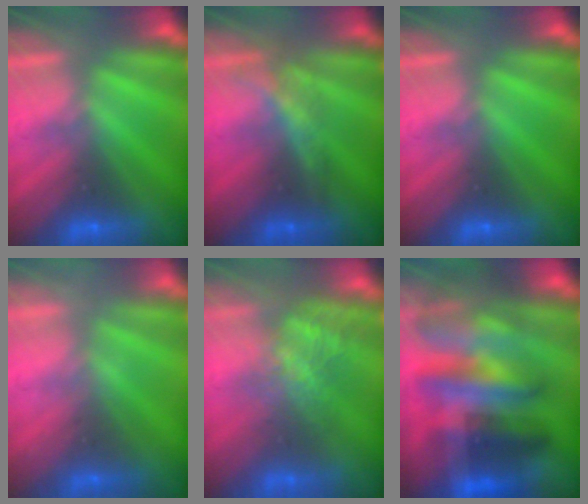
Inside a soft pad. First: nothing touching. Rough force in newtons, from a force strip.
{"total": 1.7}
{"total": 0.0}
{"total": 2.3}
{"total": 4.5}
{"total": 7.4}